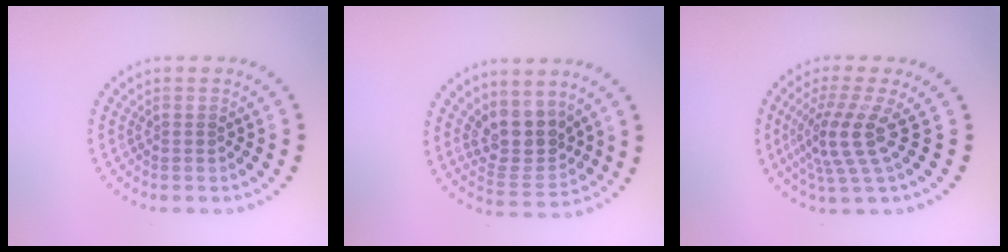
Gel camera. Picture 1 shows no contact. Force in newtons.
{"total": 4.0, "press": 3.5, "slide": 1.9}
{"total": 4.2, "press": 3.0, "slide": 2.9}